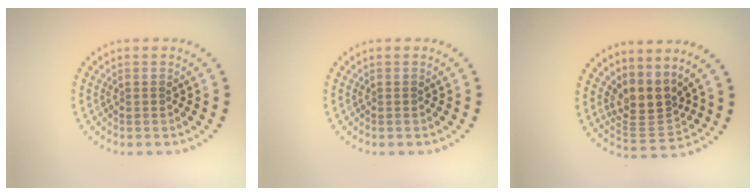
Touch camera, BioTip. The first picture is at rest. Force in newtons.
{"total": 0.0}
{"total": 3.6, "press": 2.7, "slide": 2.4}